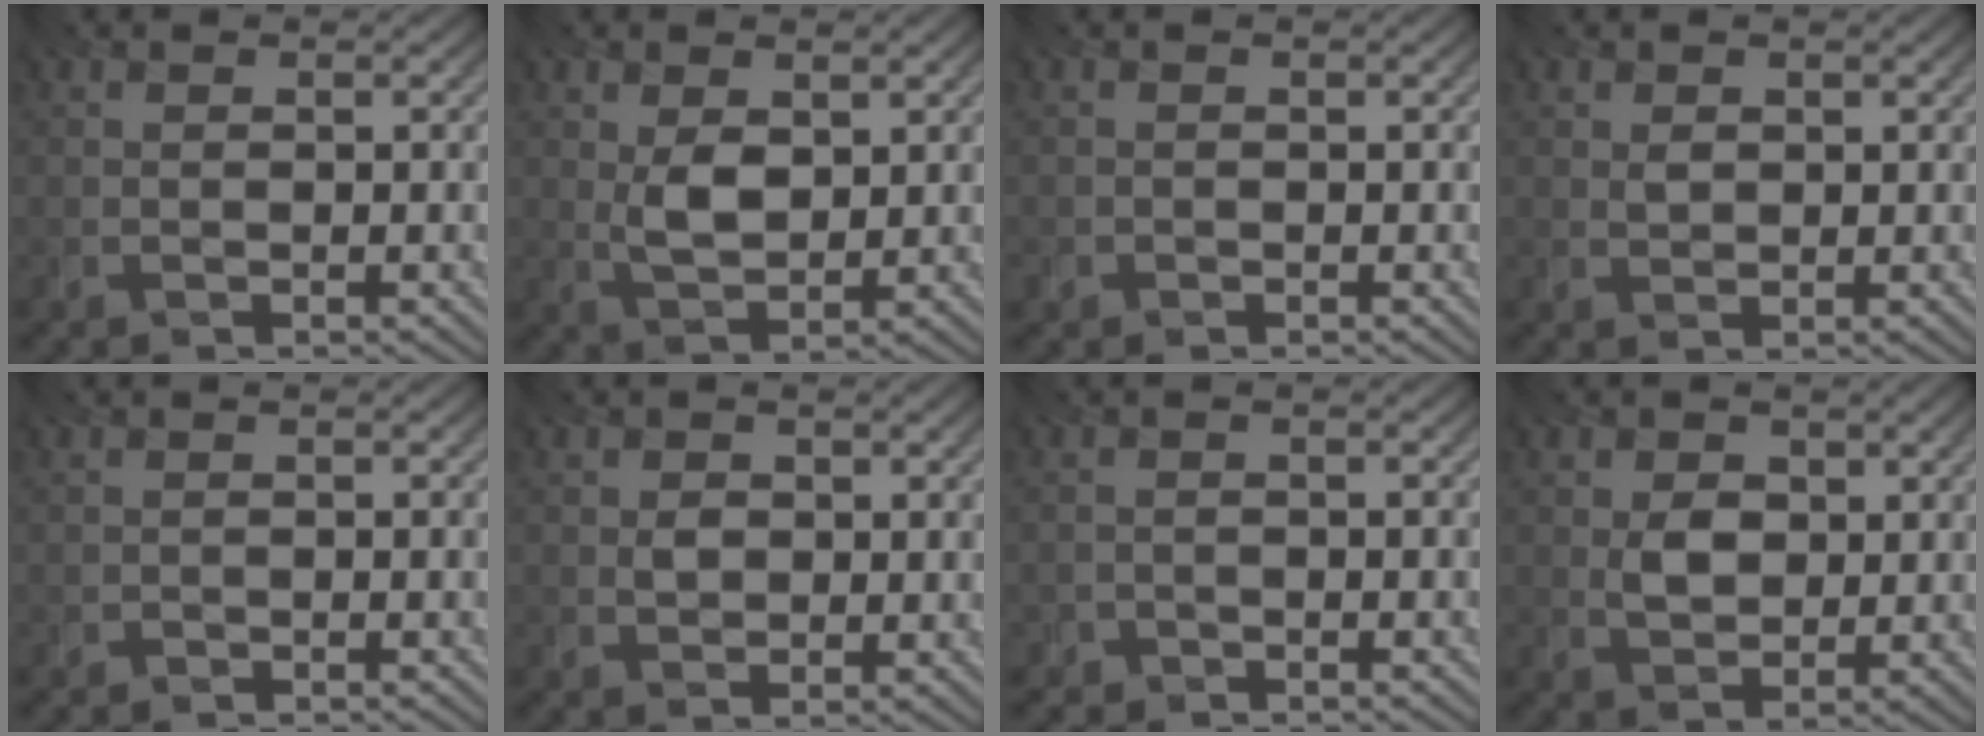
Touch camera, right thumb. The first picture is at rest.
{"total": 3.8, "force": [1.1, 2.1, 3.0], "torque": [-0.067, -0.005, 0.026]}
{"total": 0.7, "force": [-0.3, 0.6, -0.2], "torque": [0.005, -0.005, -0.009]}
{"total": 1.2, "force": [0.7, 0.8, 0.5], "torque": [-0.014, -0.002, 0.017]}
{"total": 0.6, "force": [-0.6, 0.1, -0.1], "torque": [0.005, -0.001, -0.010]}
{"total": 1.5, "force": [0.4, 1.3, 0.7], "torque": [-0.016, -0.003, 0.007]}
{"total": 1.5, "force": [-1.3, 0.6, -0.3], "torque": [0.009, 0.002, -0.027]}
{"total": 3.4, "force": [0.9, 2.6, 2.0], "torque": [-0.044, -0.004, 0.015]}